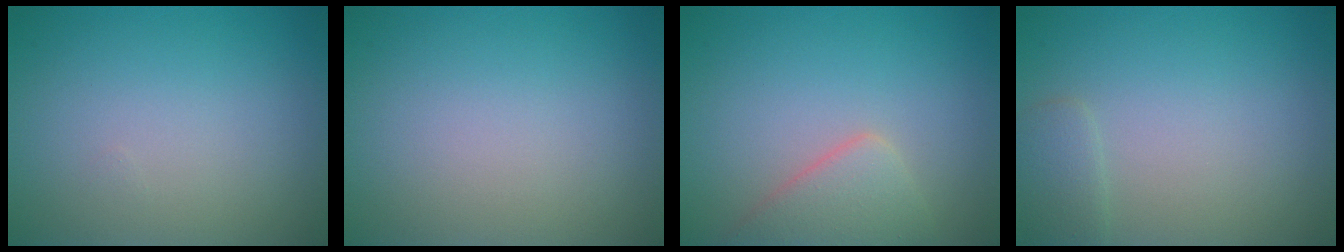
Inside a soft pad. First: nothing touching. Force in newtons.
{"total": 0.0}
{"total": 3.3, "press": 3.3, "slide": 0.2}
{"total": 1.4, "press": 1.4, "slide": 0.1}